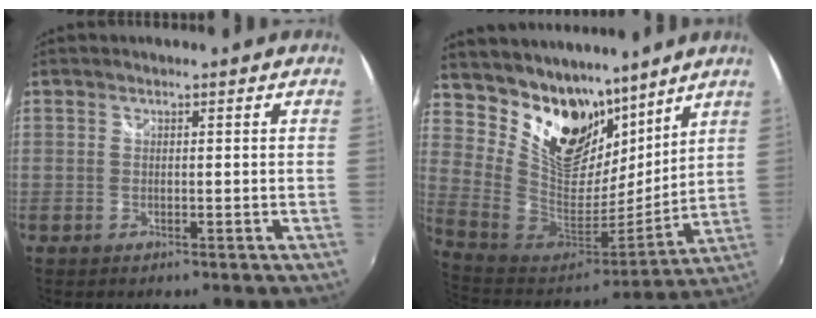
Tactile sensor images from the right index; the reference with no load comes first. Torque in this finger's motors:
{"motor_torque": [0.17, 0.50, 0.15, 0.08]}